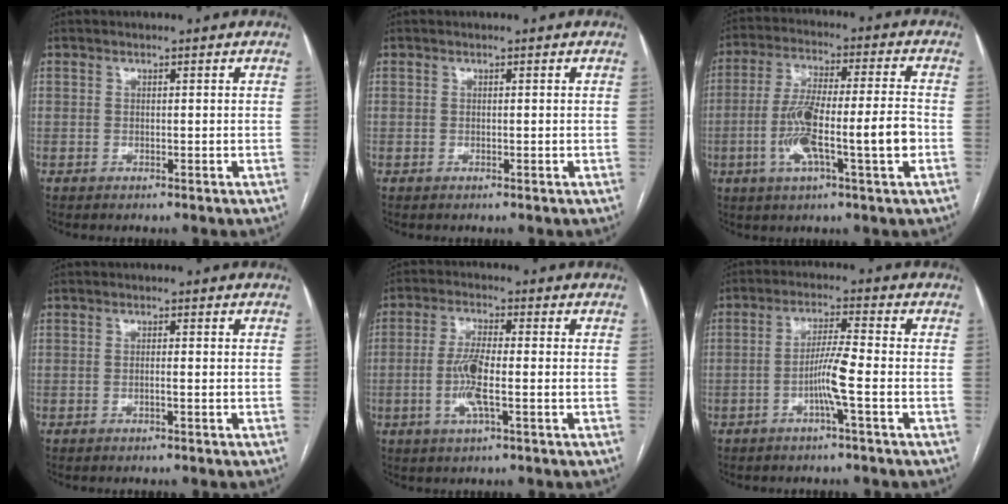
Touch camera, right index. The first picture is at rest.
{"total": 0.0}
{"total": 13.2, "force": [-3.3, 1.0, 12.8], "torque": [-0.234, 0.009, -0.059]}
{"total": 0.8, "force": [-0.2, 0.0, 0.8], "torque": [-0.014, 0.001, -0.004]}
{"total": 6.6, "force": [-1.4, 0.8, 6.4], "torque": [-0.133, -0.004, -0.029]}
{"total": 5.5, "force": [-1.8, -0.6, 5.1], "torque": [-0.102, 0.003, -0.036]}